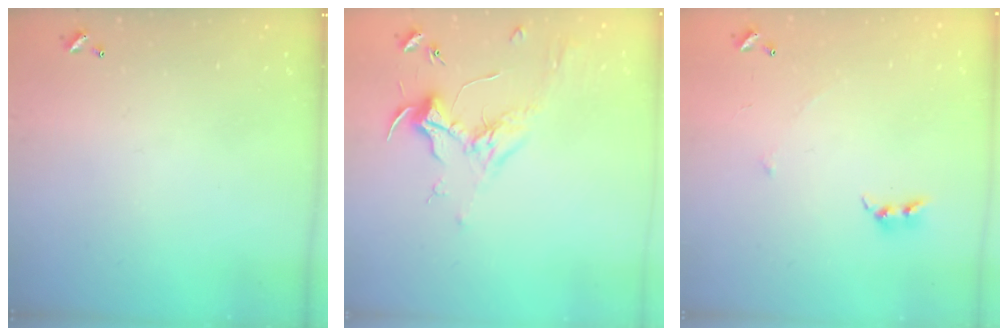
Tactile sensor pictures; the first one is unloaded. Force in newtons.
{"total": 1.8, "press": 1.6, "slide": 0.7}
{"total": 4.8, "press": 4.7, "slide": 0.8}